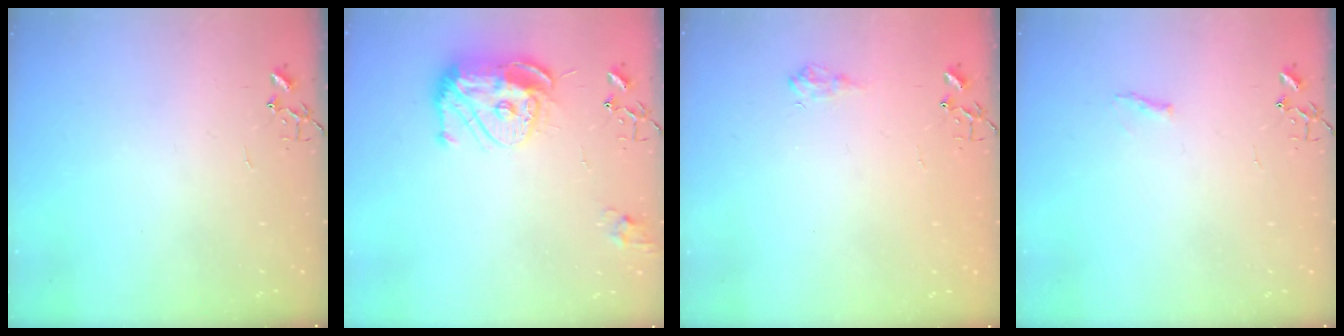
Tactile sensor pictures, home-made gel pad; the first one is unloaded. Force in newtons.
{"total": 13.5, "press": 13.4, "slide": 1.2}
{"total": 6.8, "press": 6.8, "slide": 0.8}
{"total": 4.7, "press": 4.6, "slide": 0.6}